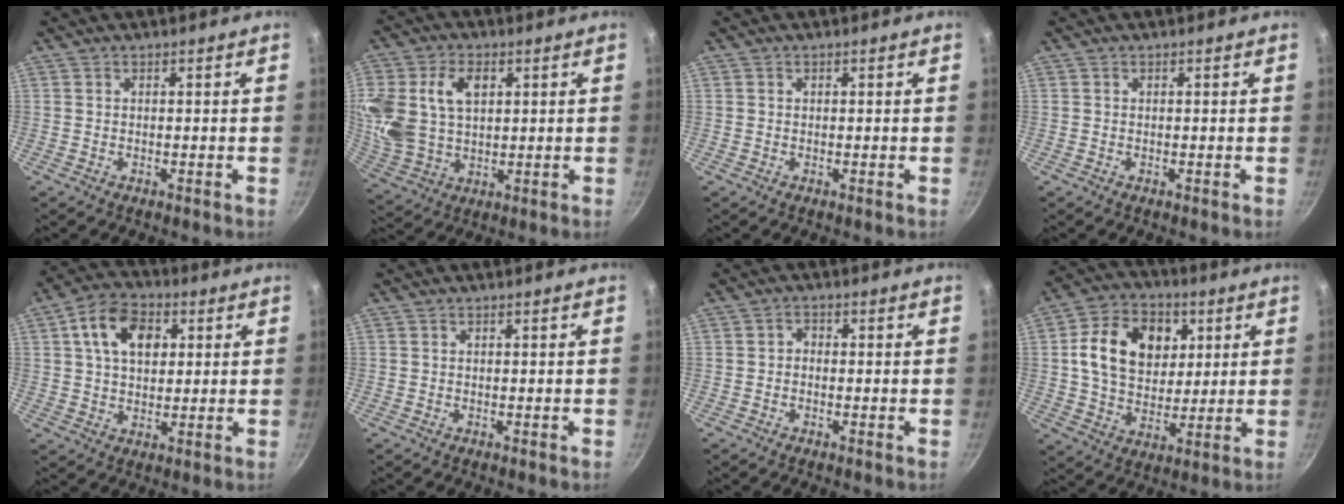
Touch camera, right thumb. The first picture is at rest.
{"total": 17.1, "force": [4.5, 11.9, 11.5], "torque": [-0.247, 0.001, 0.093]}
{"total": 0.0}
{"total": 0.0}
{"total": 11.3, "force": [3.2, 7.7, 7.6], "torque": [-0.113, 0.007, 0.043]}
{"total": 0.0}
{"total": 1.6, "force": [-0.4, 1.3, 0.8], "torque": [-0.011, 0.010, -0.011]}
{"total": 16.3, "force": [4.1, 12.2, 10.0], "torque": [-0.142, 0.000, 0.063]}